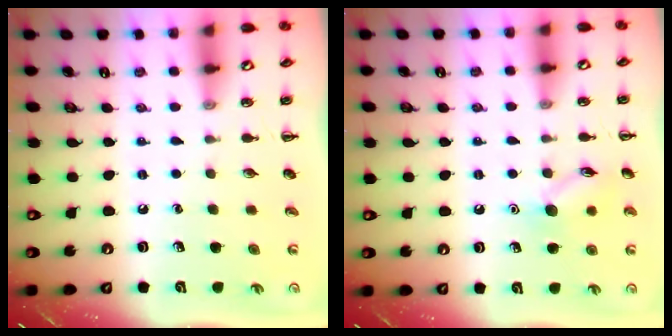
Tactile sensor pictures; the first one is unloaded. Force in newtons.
{"total": 8.9, "press": 8.9, "slide": 0.5}